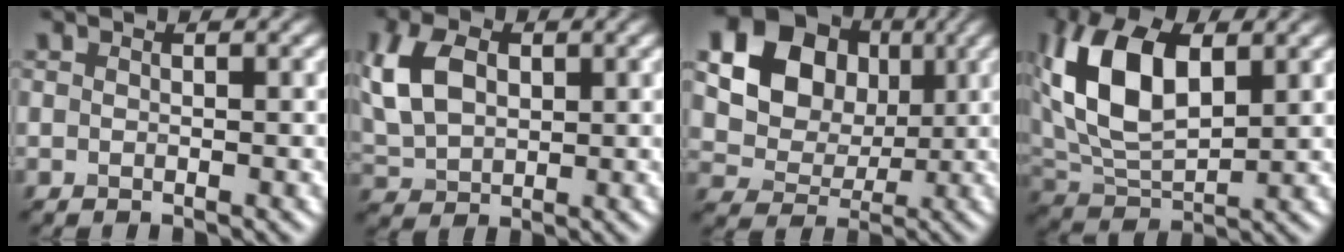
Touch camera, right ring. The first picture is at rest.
{"total": 5.9, "force": [1.8, 4.0, 4.0], "torque": [-0.130, 0.023, 0.058]}
{"total": 14.7, "force": [5.2, 12.4, 5.9], "torque": [-0.160, 0.029, 0.121]}
{"total": 9.4, "force": [2.5, 5.2, 7.5], "torque": [-0.173, 0.018, 0.063]}